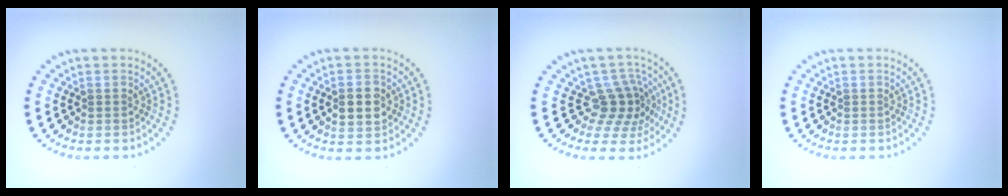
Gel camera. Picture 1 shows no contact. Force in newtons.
{"total": 2.7, "press": 2.7, "slide": 0.2}
{"total": 3.5, "press": 2.7, "slide": 2.3}
{"total": 0.0}